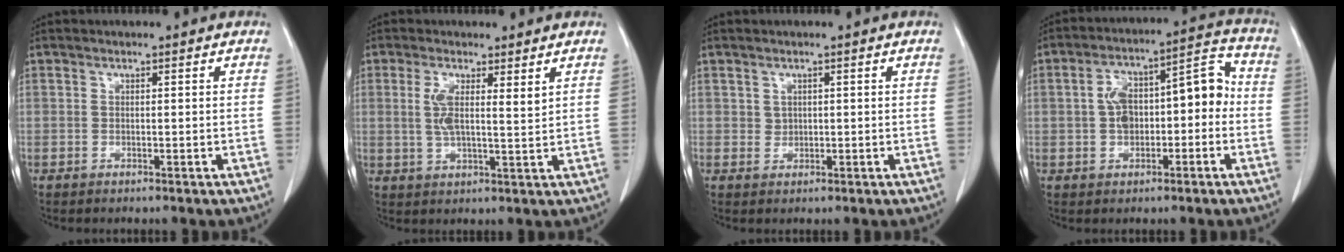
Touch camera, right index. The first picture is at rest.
{"total": 5.8, "force": [2.1, 1.5, 5.2], "torque": [-0.100, 0.003, 0.040]}
{"total": 1.6, "force": [0.4, 1.5, 0.7], "torque": [-0.012, 0.004, 0.013]}
{"total": 12.4, "force": [-0.6, 5.9, 10.9], "torque": [-0.175, 0.054, -0.007]}